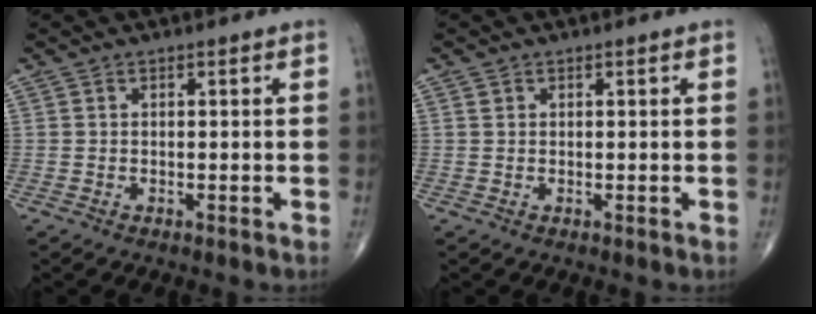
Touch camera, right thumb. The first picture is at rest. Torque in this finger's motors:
{"motor_torque": [-0.26, 0.20, -0.16, -0.03, 0.02]}